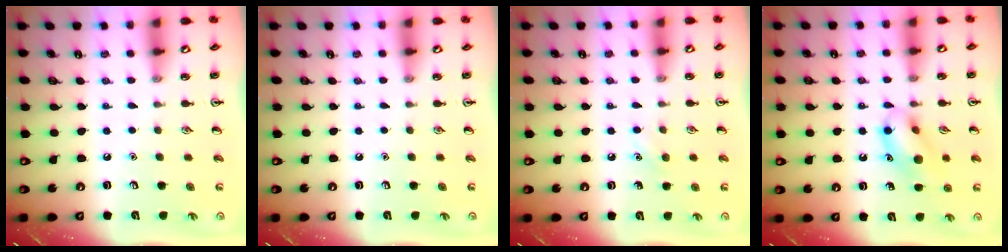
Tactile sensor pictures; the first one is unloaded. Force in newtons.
{"total": 0.0}
{"total": 5.9, "press": 5.6, "slide": 1.8}
{"total": 12.1, "press": 12.1, "slide": 0.8}